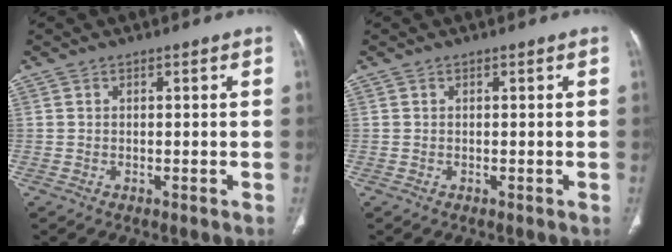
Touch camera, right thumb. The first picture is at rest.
{"total": 0.0}